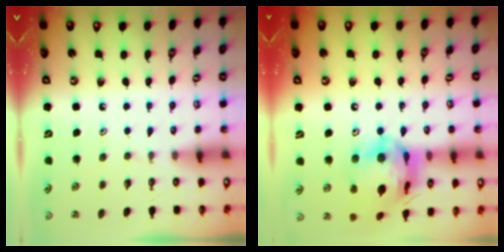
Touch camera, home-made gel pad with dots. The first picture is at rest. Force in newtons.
{"total": 21.2, "press": 21.0, "slide": 2.3}